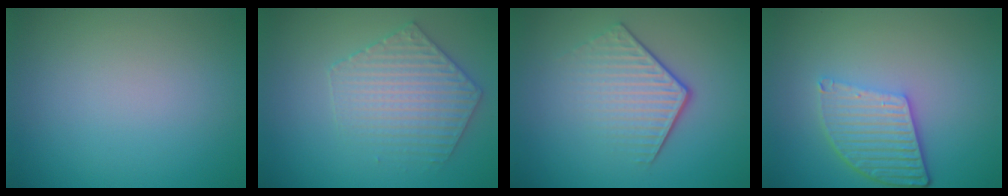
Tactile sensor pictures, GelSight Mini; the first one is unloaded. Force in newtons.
{"total": 3.8, "press": 3.8, "slide": 0.6}
{"total": 4.4, "press": 2.9, "slide": 3.3}
{"total": 5.1, "press": 3.8, "slide": 3.5}